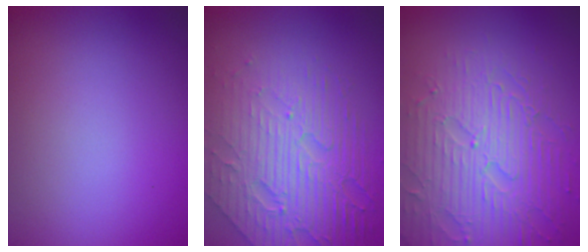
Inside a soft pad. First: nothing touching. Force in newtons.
{"total": 7.9, "press": 5.4, "slide": 5.8}
{"total": 7.3, "press": 5.8, "slide": 4.4}